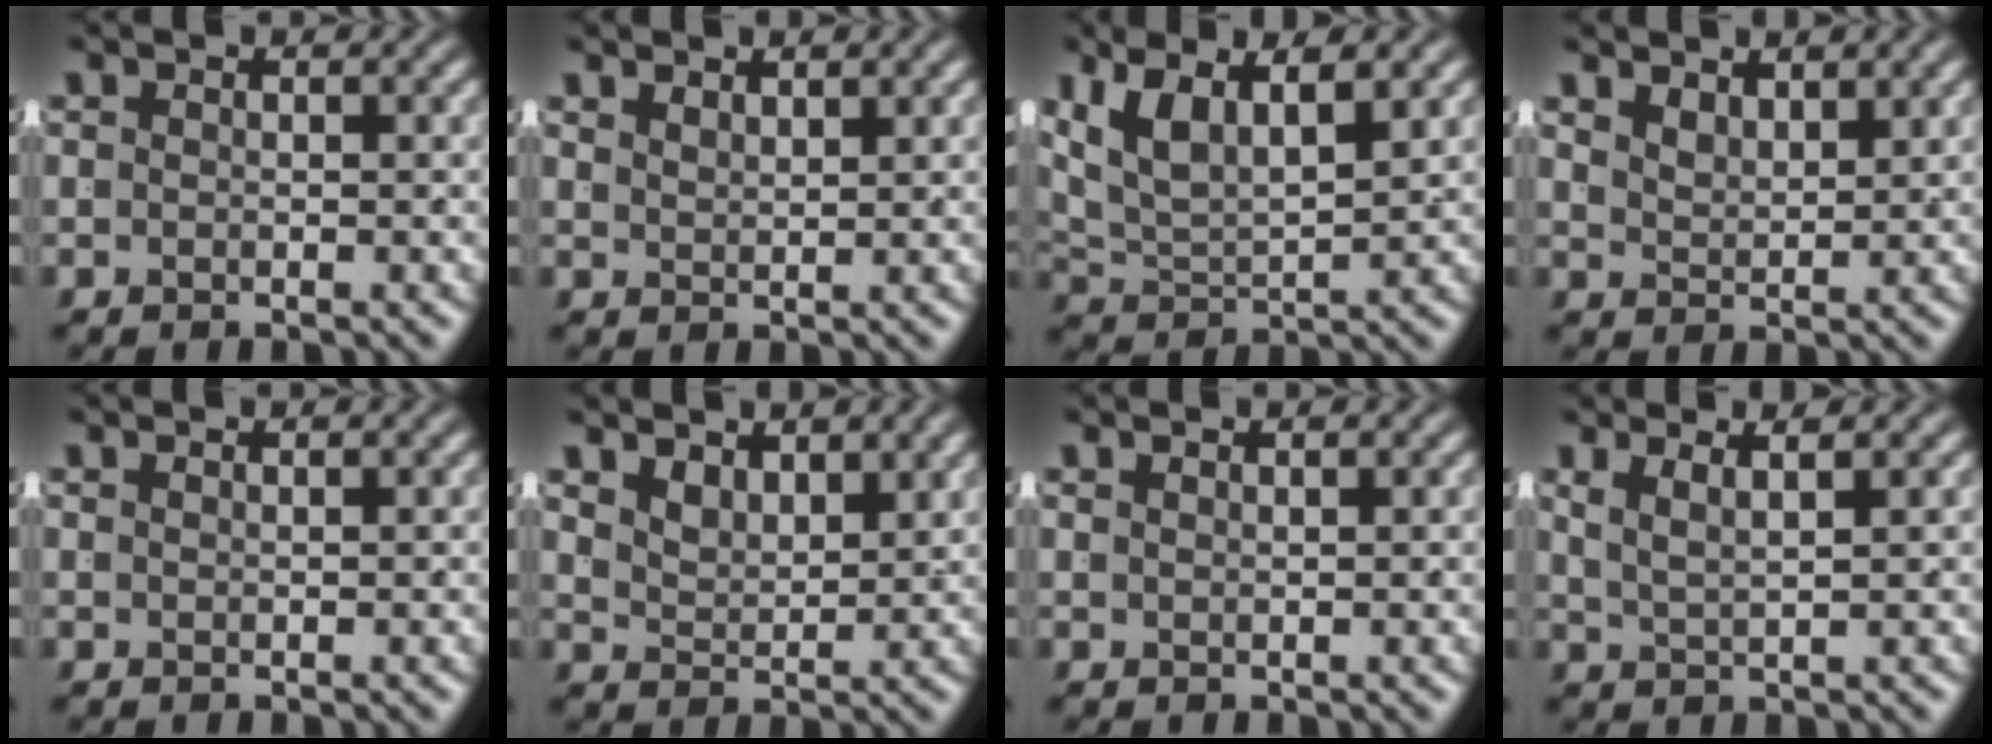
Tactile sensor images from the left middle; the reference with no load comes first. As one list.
[{"total": 1.8, "force": [1.5, -1.0, 0.0], "torque": [0.012, -0.006, 0.038]}, {"total": 7.2, "force": [2.1, 5.1, 4.7], "torque": [-0.108, -0.007, 0.036]}, {"total": 2.2, "force": [2.1, 0.0, 0.7], "torque": [-0.010, -0.011, 0.046]}, {"total": 1.0, "force": [0.3, -0.9, -0.1], "torque": [0.013, -0.001, 0.011]}, {"total": 2.9, "force": [2.3, 1.3, 1.3], "torque": [-0.026, -0.014, 0.044]}, {"total": 1.3, "force": [0.6, -1.1, -0.1], "torque": [0.017, 0.000, 0.017]}, {"total": 2.1, "force": [1.2, 0.1, 1.7], "torque": [-0.027, -0.003, 0.028]}]